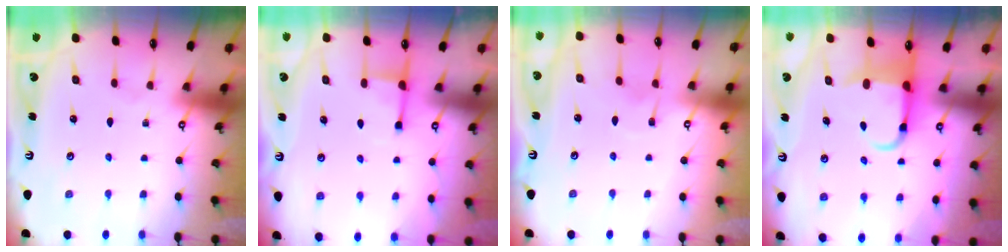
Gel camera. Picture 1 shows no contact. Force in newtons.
{"total": 3.7, "press": 3.6, "slide": 0.8}
{"total": 7.0, "press": 7.0, "slide": 0.3}
{"total": 5.1, "press": 5.0, "slide": 1.1}